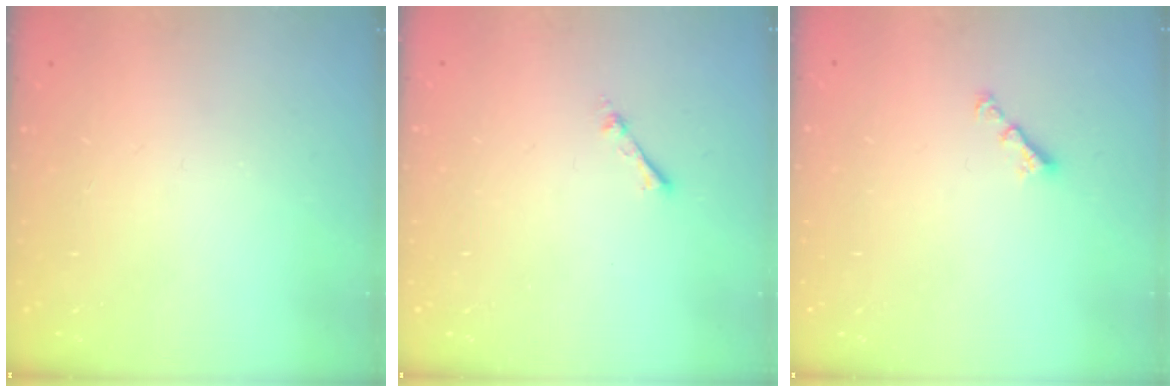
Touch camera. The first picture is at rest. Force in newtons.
{"total": 1.9, "press": 1.9, "slide": 0.3}
{"total": 2.8, "press": 2.7, "slide": 0.5}